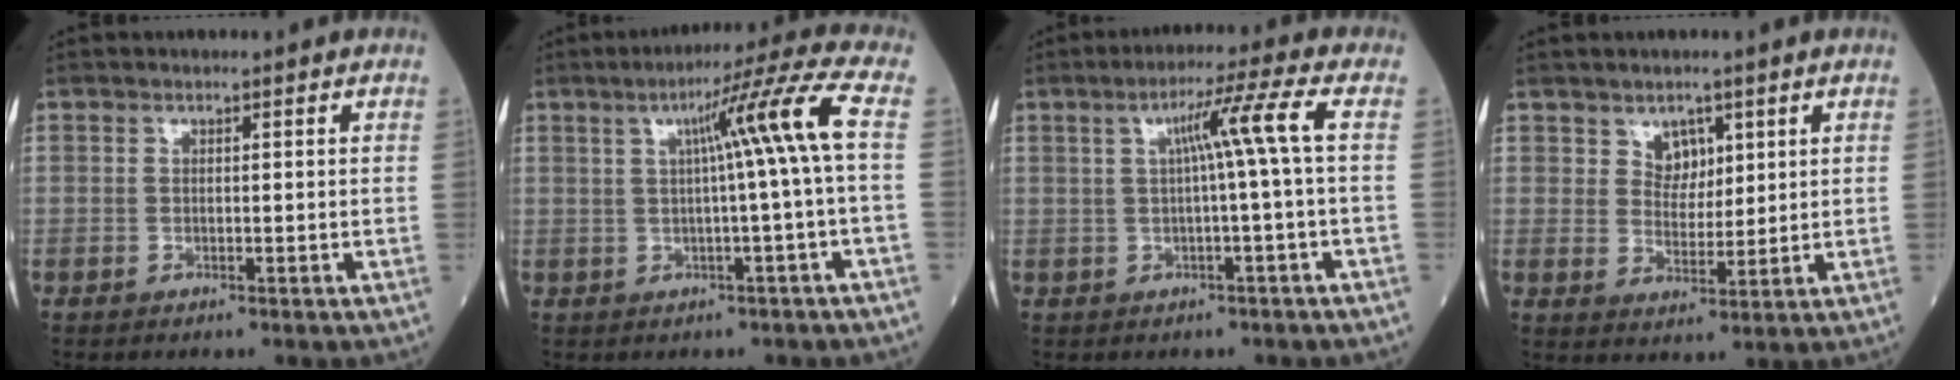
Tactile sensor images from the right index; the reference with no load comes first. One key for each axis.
{"total": 9.9, "fx": 1.0, "fy": -1.5, "fz": 9.7, "tx": -0.149, "ty": 0.021, "tz": 0.018}
{"total": 7.0, "fx": 0.6, "fy": -1.1, "fz": 6.8, "tx": -0.120, "ty": 0.017, "tz": 0.016}
{"total": 4.8, "fx": 2.5, "fy": 3.3, "fz": 2.5, "tx": -0.045, "ty": 0.005, "tz": 0.051}